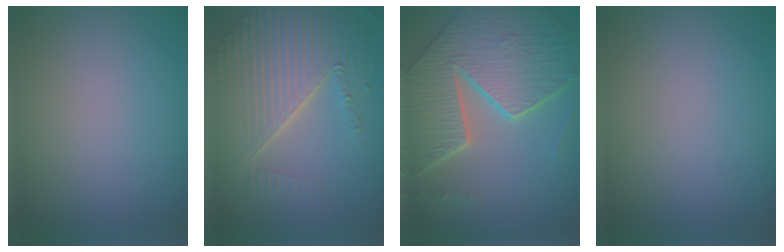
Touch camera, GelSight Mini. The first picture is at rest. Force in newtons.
{"total": 8.9, "press": 5.8, "slide": 6.7}
{"total": 8.8, "press": 6.3, "slide": 6.2}
{"total": 0.0}